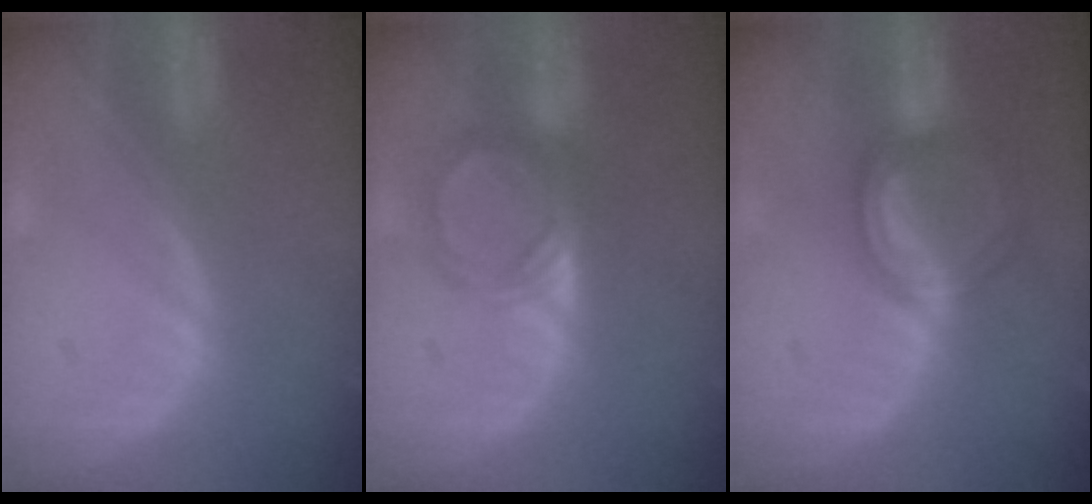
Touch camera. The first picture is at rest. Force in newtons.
{"total": 4.9, "press": 4.6, "slide": 1.8}
{"total": 5.1, "press": 5.0, "slide": 1.1}